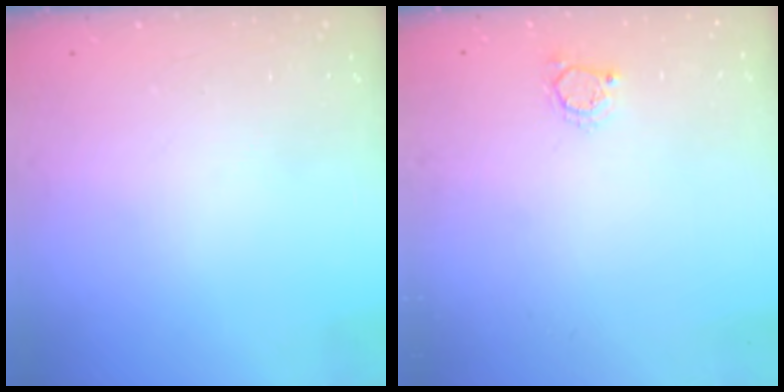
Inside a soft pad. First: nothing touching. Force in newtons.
{"total": 3.4, "press": 3.4, "slide": 0.5}